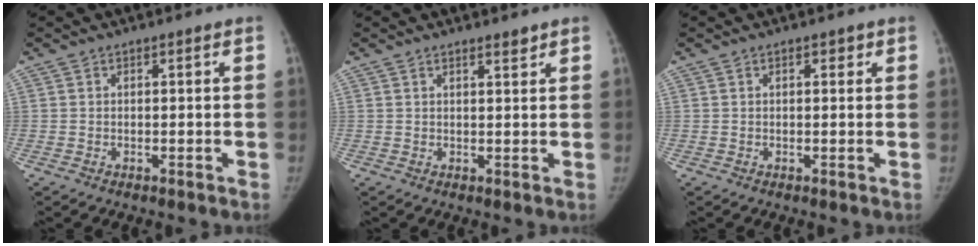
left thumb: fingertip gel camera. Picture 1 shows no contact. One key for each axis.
{"total": 1.3, "fx": 1.2, "fy": 0.3, "fz": 0.5, "tx": -0.004, "ty": -0.011, "tz": 0.019}
{"total": 1.2, "fx": 0.6, "fy": 0.6, "fz": 0.8, "tx": -0.004, "ty": 0.001, "tz": 0.005}